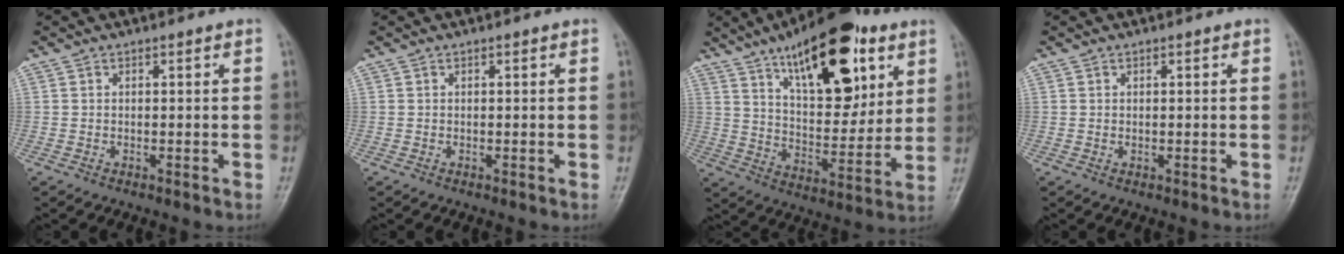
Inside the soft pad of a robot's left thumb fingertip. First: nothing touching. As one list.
[{"total": 0.0}, {"total": 22.8, "force": [11.7, 9.9, 16.8], "torque": [-0.215, -0.044, 0.190]}, {"total": 0.6, "force": [0.2, 0.3, 0.4], "torque": [-0.005, -0.001, 0.003]}]